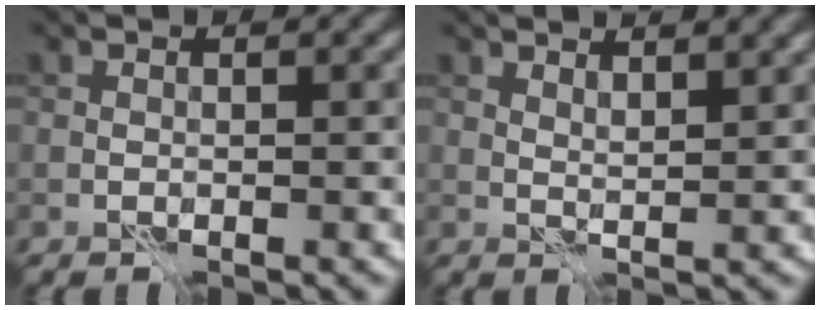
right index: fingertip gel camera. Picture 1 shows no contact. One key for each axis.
{"total": 3.5, "fx": 2.8, "fy": 0.8, "fz": 2.0, "tx": -0.025, "ty": 0.004, "tz": 0.033}